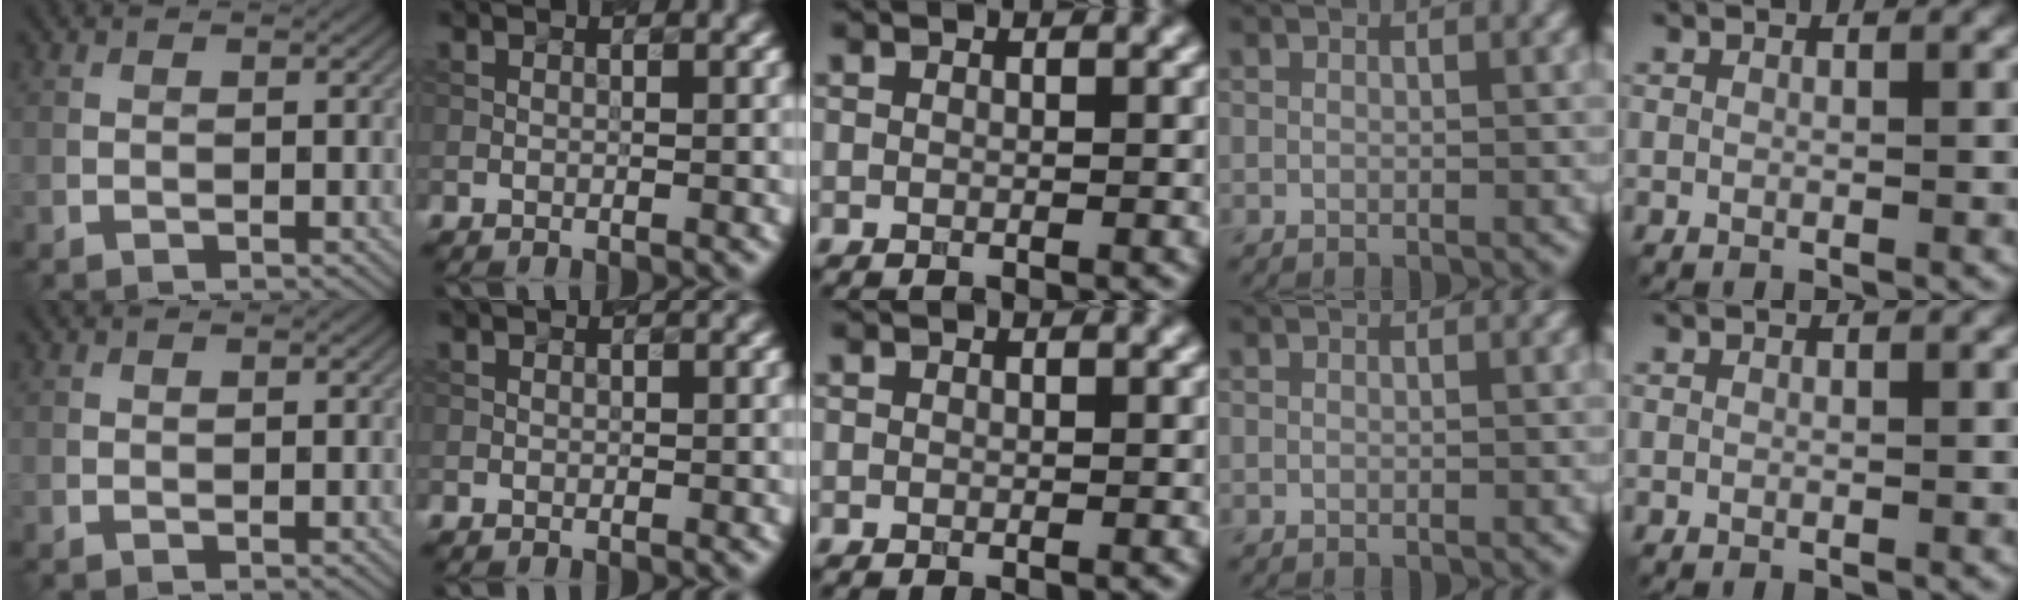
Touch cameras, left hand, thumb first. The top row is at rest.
{"index": {"total": 0.5, "force": [0.0, -0.2, -0.5], "torque": [0.003, 0.001, 0.006]}}